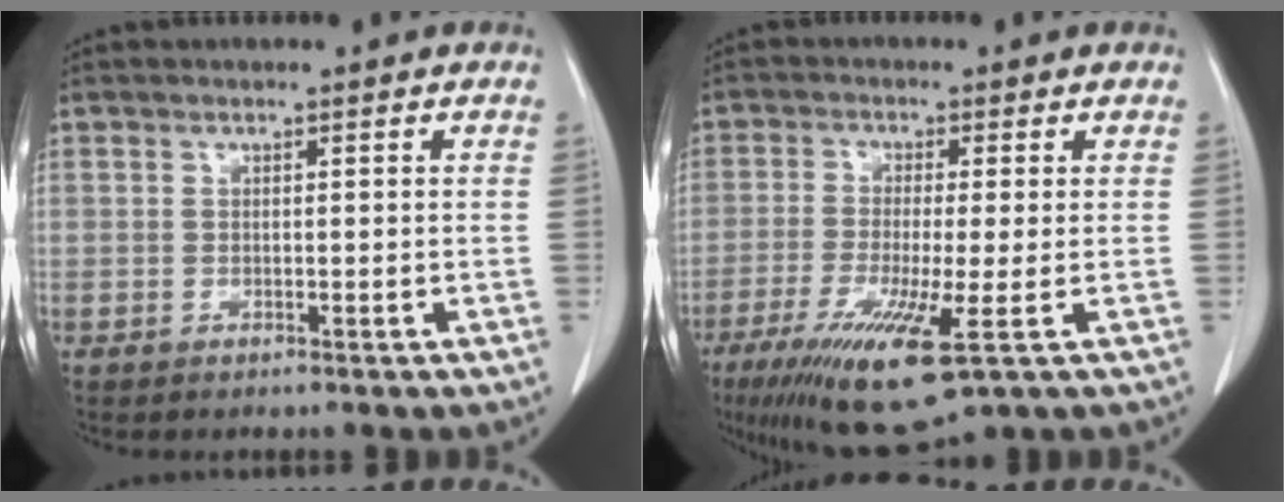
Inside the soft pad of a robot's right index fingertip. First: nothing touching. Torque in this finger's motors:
{"motor_torque": [1.70, -0.44, 0.79, 0.21]}